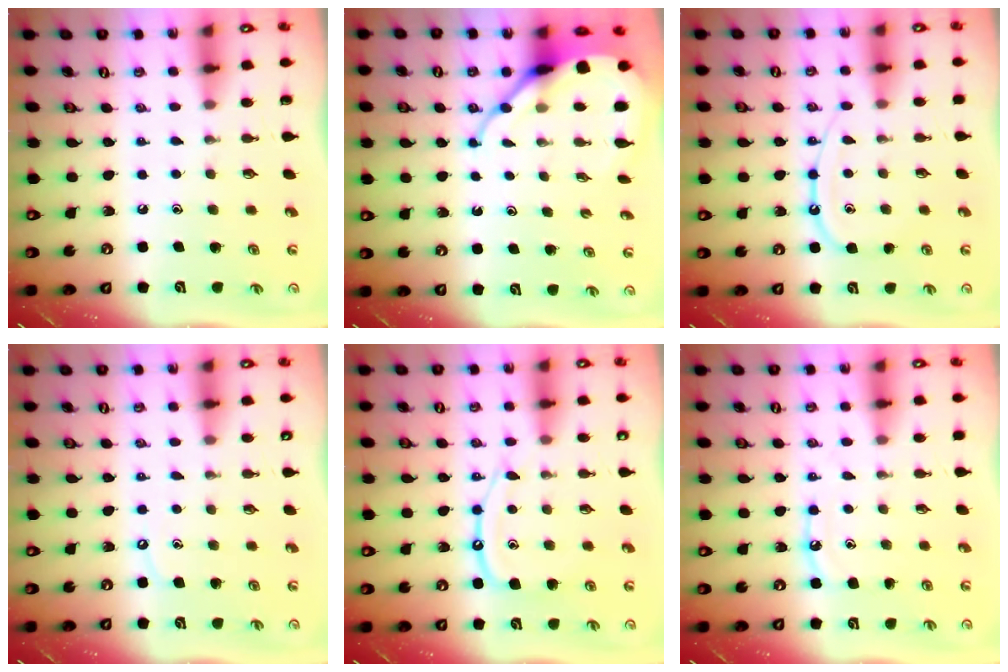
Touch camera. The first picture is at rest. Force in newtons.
{"total": 9.2, "press": 9.1, "slide": 1.1}
{"total": 10.7, "press": 10.7, "slide": 1.0}
{"total": 3.4, "press": 3.4, "slide": 0.5}
{"total": 11.4, "press": 11.4, "slide": 1.2}
{"total": 7.6, "press": 7.6, "slide": 0.6}